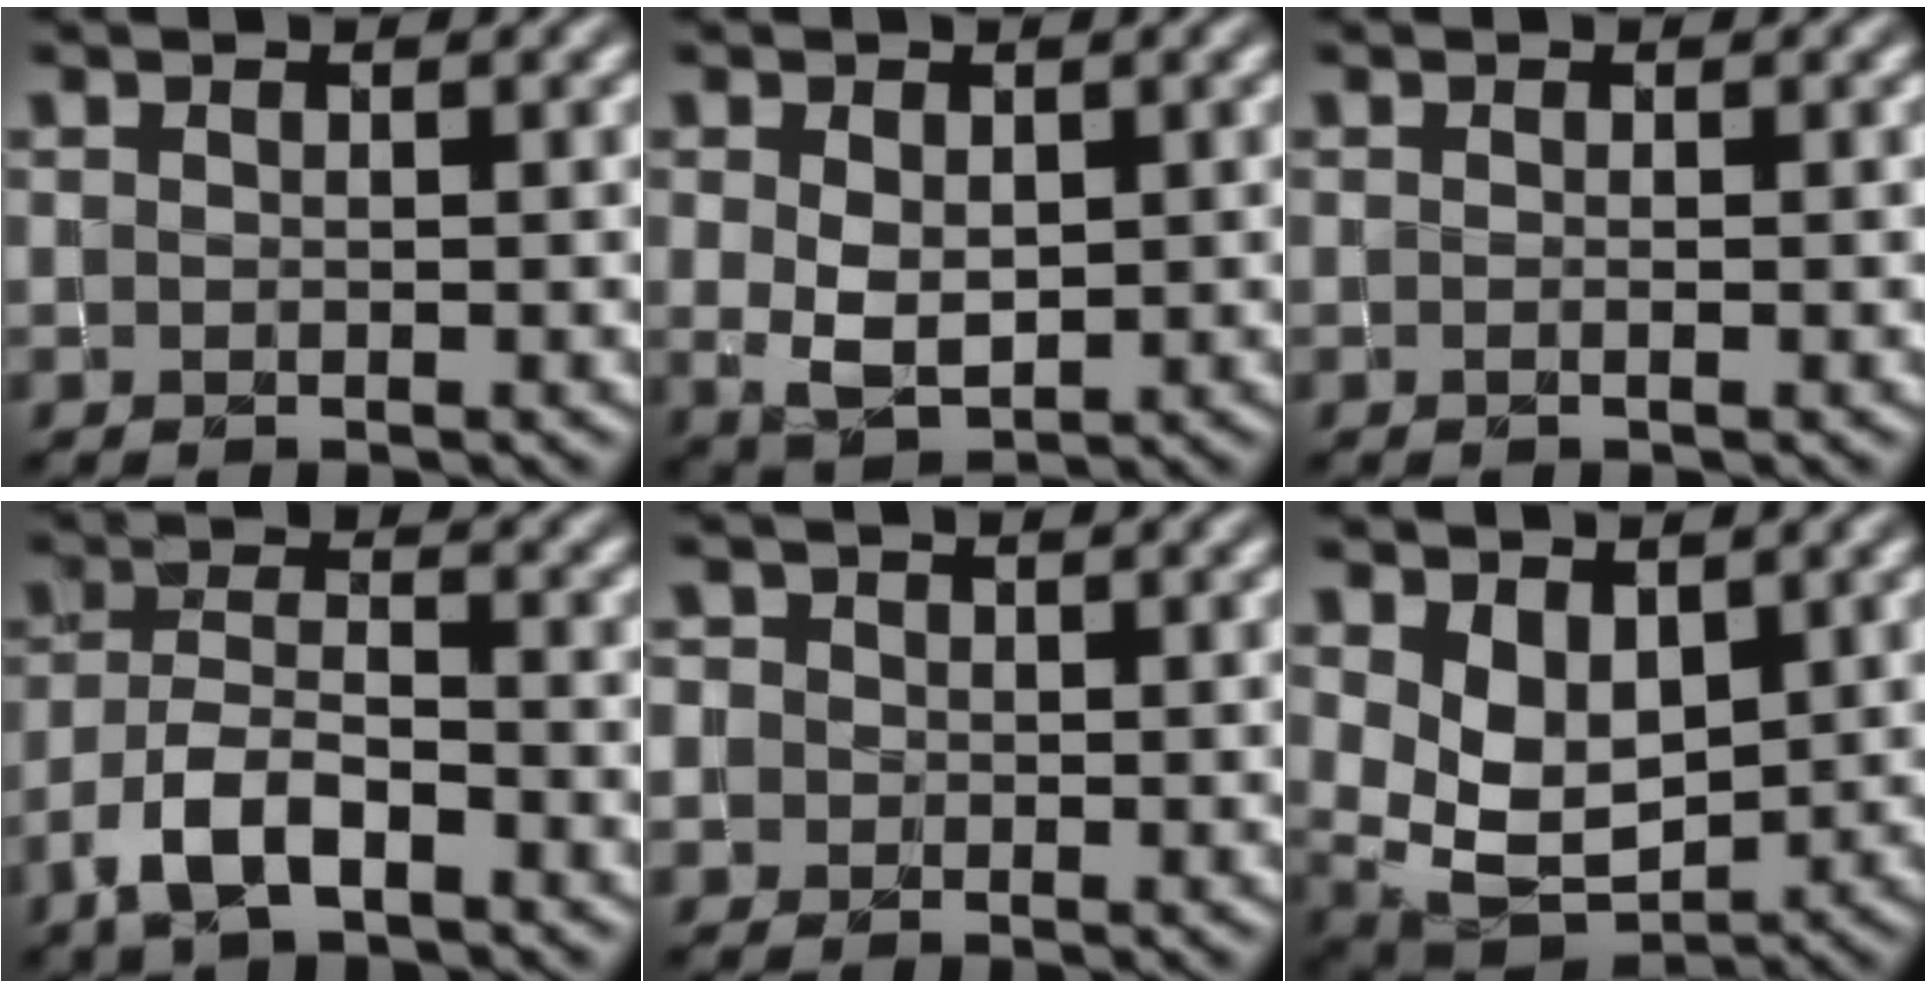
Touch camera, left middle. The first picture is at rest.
{"total": 3.1, "force": [0.3, 2.2, 2.2], "torque": [-0.047, 0.000, 0.012]}
{"total": 0.0}
{"total": 5.1, "force": [-3.4, 2.1, 3.2], "torque": [-0.059, 0.008, -0.070]}
{"total": 2.6, "force": [0.5, 2.5, 0.6], "torque": [0.008, 0.022, -0.022]}
{"total": 4.8, "force": [1.3, 3.4, 3.2], "torque": [-0.070, -0.010, 0.032]}